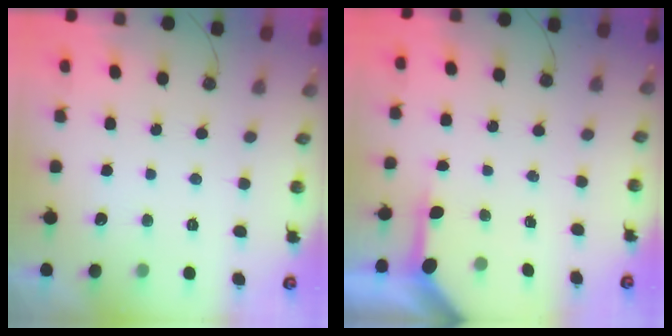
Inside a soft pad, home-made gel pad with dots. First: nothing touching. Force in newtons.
{"total": 3.5, "press": 3.5, "slide": 0.4}